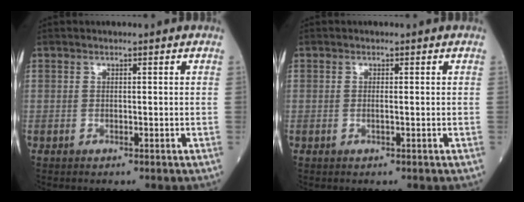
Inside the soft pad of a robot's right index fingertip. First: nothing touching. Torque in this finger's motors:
{"motor_torque": [-0.26, -0.16, -0.05, -0.01]}